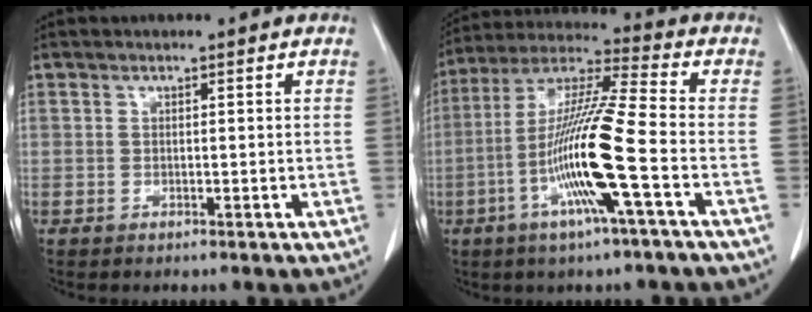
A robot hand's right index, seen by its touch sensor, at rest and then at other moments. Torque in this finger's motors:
{"motor_torque": [2.14, 0.00, 1.05, 0.21]}